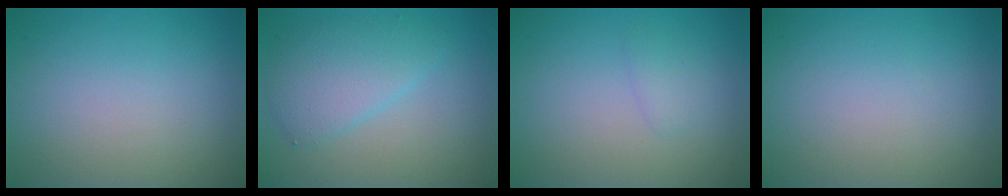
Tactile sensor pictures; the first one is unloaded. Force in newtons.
{"total": 3.7, "press": 3.7, "slide": 0.2}
{"total": 1.0, "press": 1.0, "slide": 0.1}
{"total": 0.0}